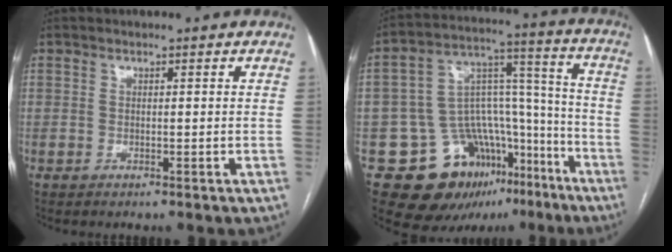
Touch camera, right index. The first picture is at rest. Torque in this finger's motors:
{"motor_torque": [0.30, 0.02, -0.19, -0.18]}